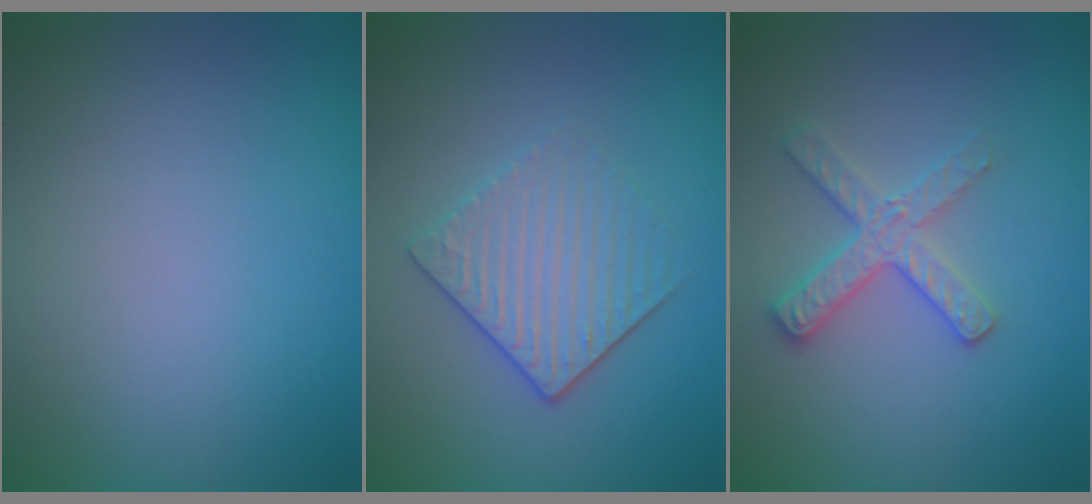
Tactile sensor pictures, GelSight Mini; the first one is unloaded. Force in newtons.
{"total": 3.9, "press": 3.1, "slide": 2.3}
{"total": 2.7, "press": 2.6, "slide": 0.9}